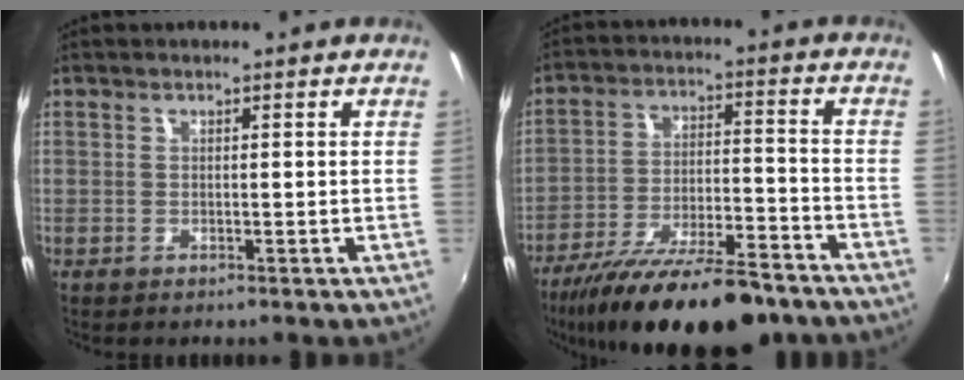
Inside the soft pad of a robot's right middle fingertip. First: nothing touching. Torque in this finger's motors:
{"motor_torque": [1.09, -1.04, 0.89, 0.14]}